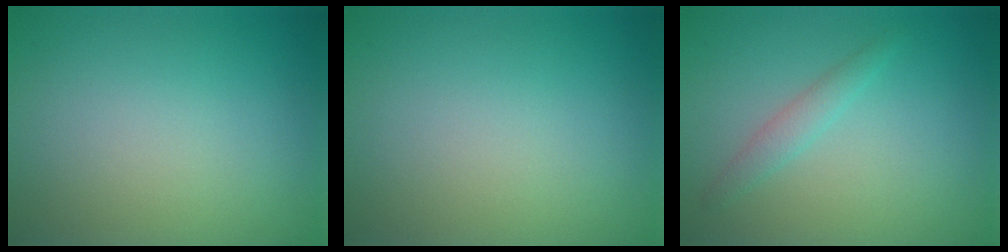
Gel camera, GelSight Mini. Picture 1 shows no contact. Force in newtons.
{"total": 0.0}
{"total": 1.4, "press": 1.4, "slide": 0.1}